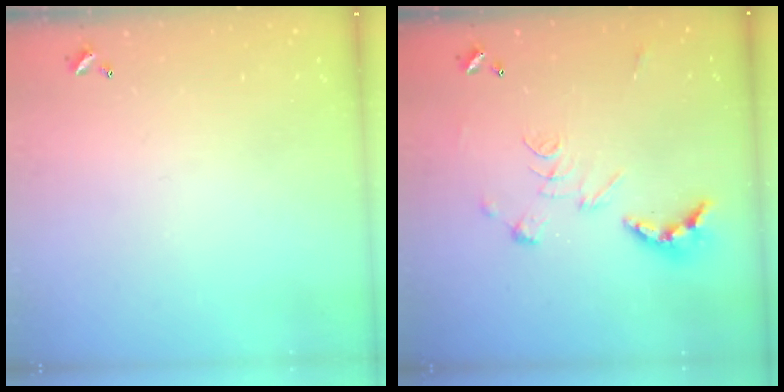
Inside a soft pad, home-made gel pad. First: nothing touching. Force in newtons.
{"total": 2.5, "press": 2.0, "slide": 1.5}